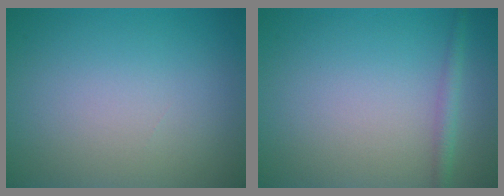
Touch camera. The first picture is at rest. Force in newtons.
{"total": 1.5, "press": 1.5, "slide": 0.0}